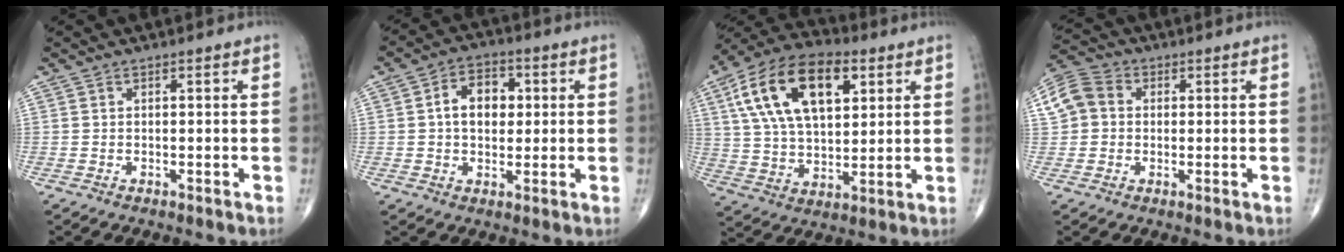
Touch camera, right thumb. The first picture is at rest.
{"total": 8.4, "force": [1.2, 5.8, 6.0], "torque": [-0.071, 0.014, 0.014]}
{"total": 20.5, "force": [7.5, 11.0, 15.6], "torque": [-0.264, -0.002, 0.130]}
{"total": 7.5, "force": [0.9, 6.4, 3.7], "torque": [-0.067, 0.020, 0.008]}